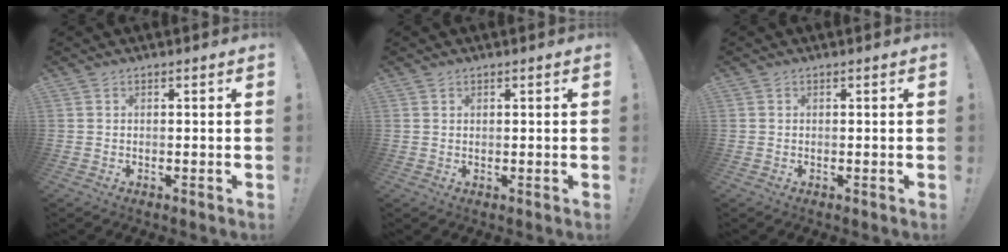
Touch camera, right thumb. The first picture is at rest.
{"total": 0.6, "force": [0.5, 0.4, 0.2], "torque": [0.004, -0.002, 0.007]}
{"total": 0.0}